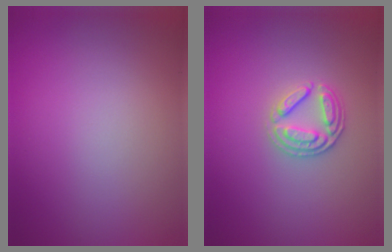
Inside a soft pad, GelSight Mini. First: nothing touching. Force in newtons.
{"total": 2.6, "press": 2.5, "slide": 0.7}